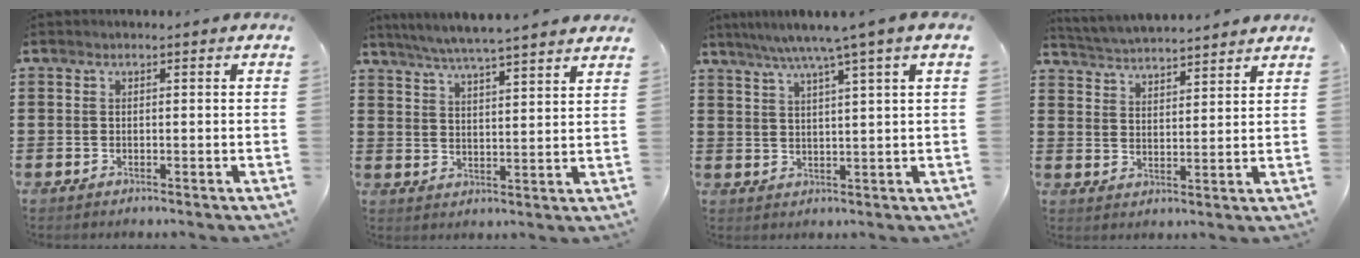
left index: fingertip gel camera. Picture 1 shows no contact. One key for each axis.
{"total": 5.3, "fx": 5.0, "fy": -0.5, "fz": 1.8, "tx": -0.053, "ty": -0.024, "tz": 0.087}
{"total": 5.5, "fx": 3.8, "fy": -1.0, "fz": 3.9, "tx": -0.087, "ty": -0.012, "tz": 0.061}
{"total": 3.9, "fx": 3.9, "fy": -0.2, "fz": 0.1, "tx": -0.019, "ty": -0.023, "tz": 0.066}